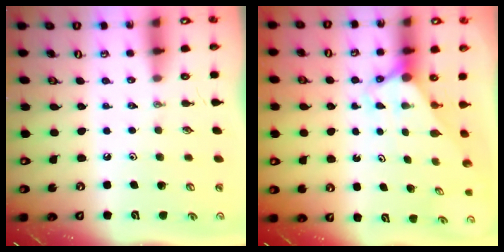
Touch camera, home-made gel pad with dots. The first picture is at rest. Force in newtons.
{"total": 2.9, "press": 2.9, "slide": 0.0}